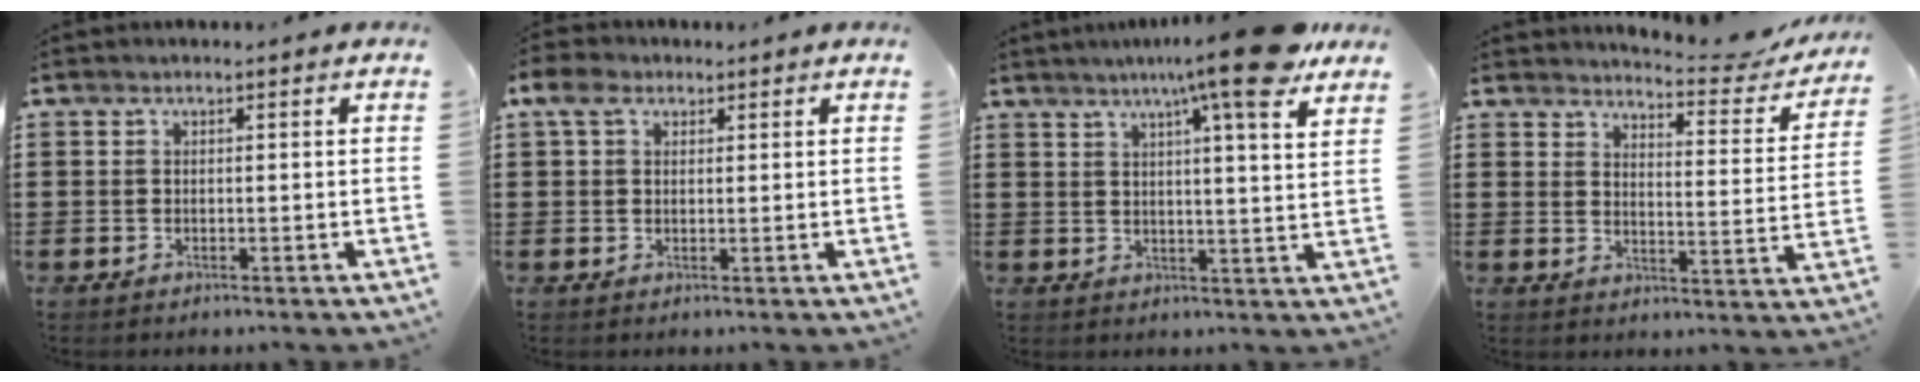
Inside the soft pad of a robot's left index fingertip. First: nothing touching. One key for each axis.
{"total": 4.3, "fx": 2.1, "fy": 2.9, "fz": 2.4, "tx": -0.057, "ty": 0.016, "tz": 0.037}
{"total": 11.7, "fx": 8.4, "fy": 0.2, "fz": 8.2, "tx": -0.140, "ty": -0.028, "tz": 0.134}
{"total": 4.3, "fx": 4.0, "fy": 0.1, "fz": 1.3, "tx": -0.033, "ty": -0.034, "tz": 0.062}